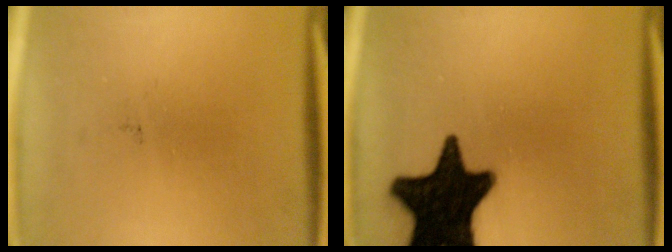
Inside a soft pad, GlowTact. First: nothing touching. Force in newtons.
{"total": 19.1}